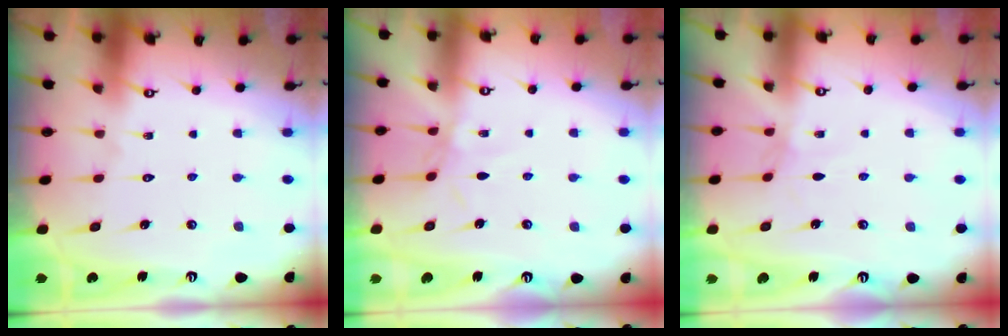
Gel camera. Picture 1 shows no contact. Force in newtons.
{"total": 3.8, "press": 3.7, "slide": 0.5}
{"total": 0.6, "press": 0.6, "slide": 0.3}